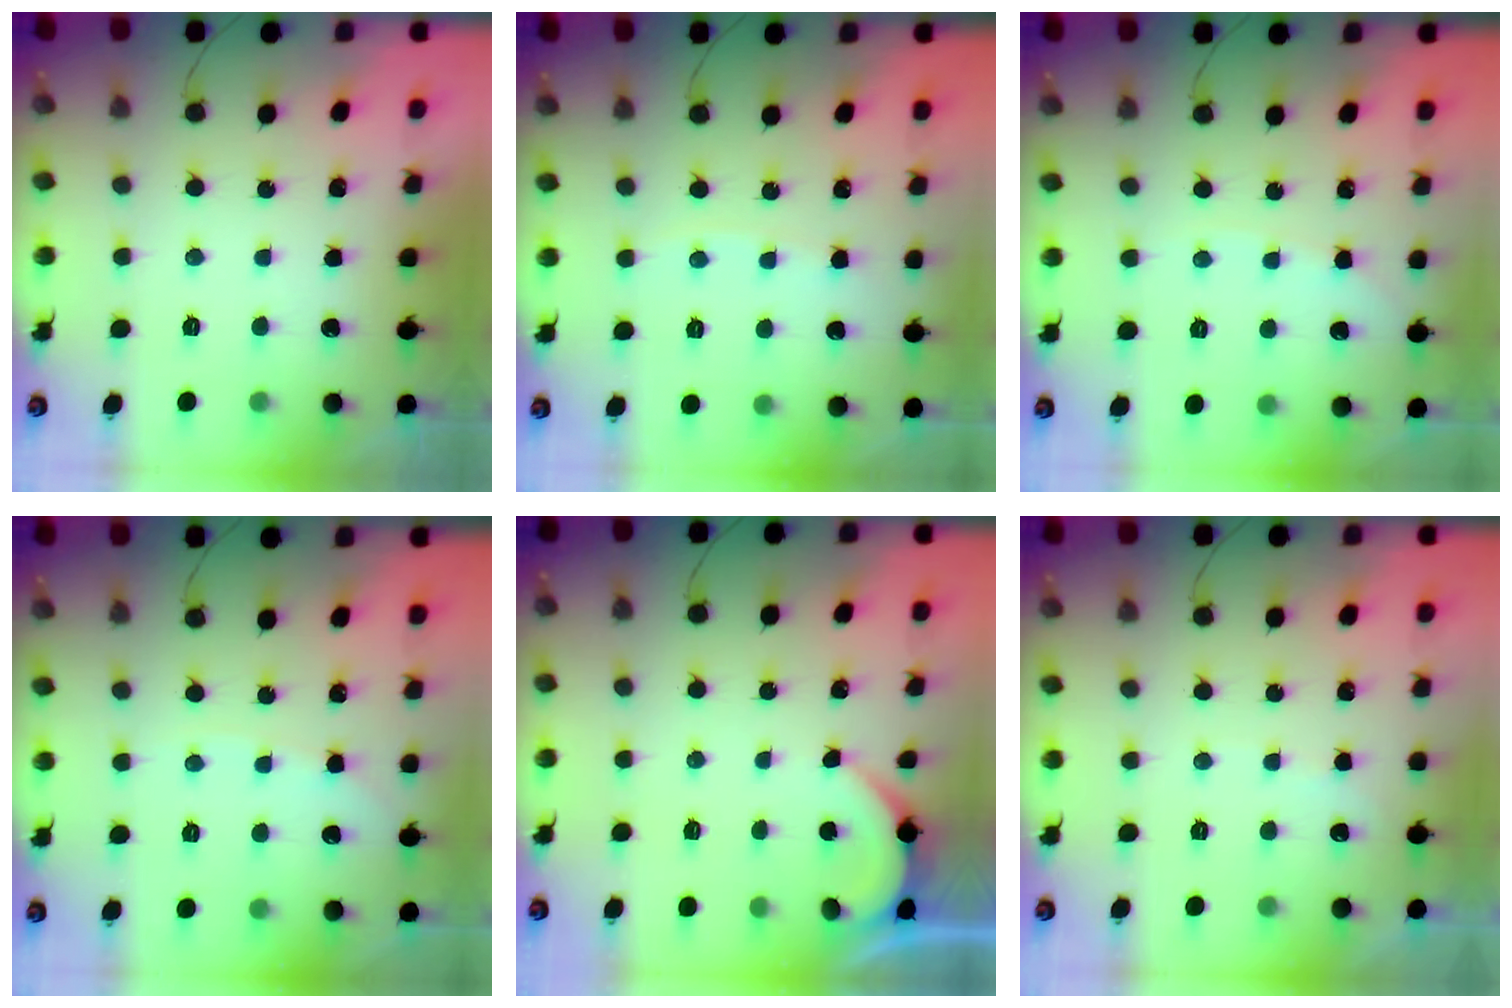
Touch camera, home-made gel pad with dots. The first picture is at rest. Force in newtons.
{"total": 2.0, "press": 2.0, "slide": 0.4}
{"total": 2.1, "press": 2.1, "slide": 0.3}
{"total": 2.1, "press": 2.1, "slide": 0.3}
{"total": 1.3, "press": 1.3, "slide": 0.2}
{"total": 3.8, "press": 3.7, "slide": 0.5}